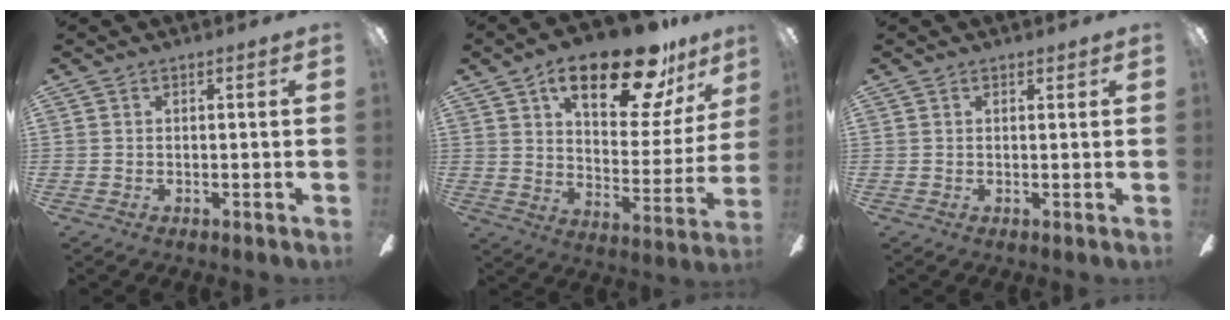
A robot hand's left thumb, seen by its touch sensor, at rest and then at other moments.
{"total": 23.0, "force": [14.7, 9.1, 15.1], "torque": [-0.226, -0.072, 0.241]}
{"total": 0.8, "force": [0.6, 0.5, 0.2], "torque": [-0.004, 0.002, 0.012]}